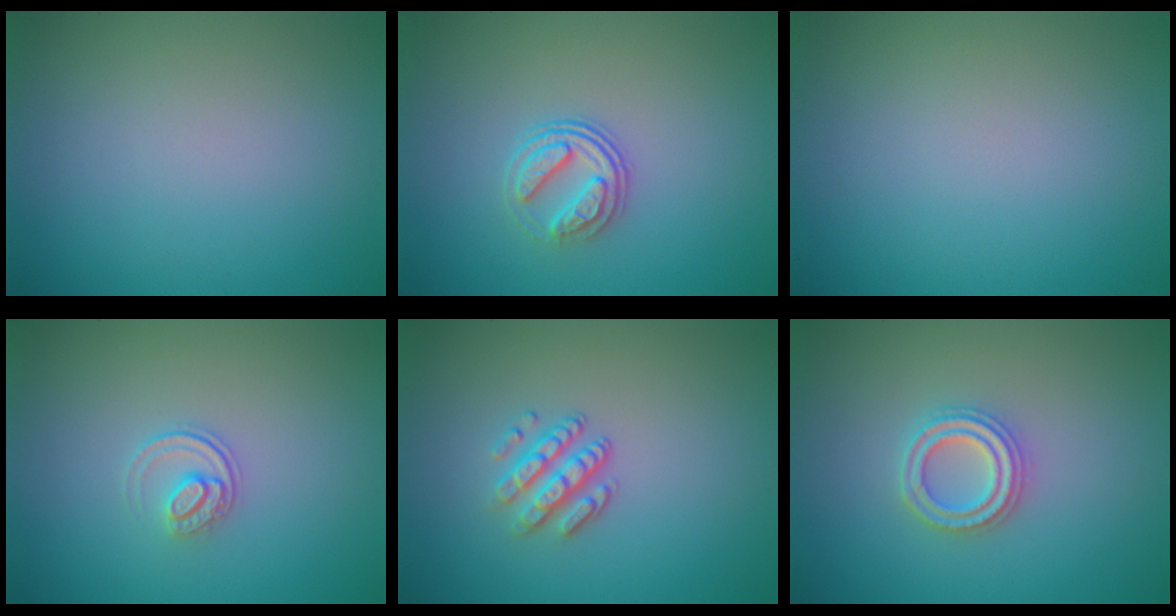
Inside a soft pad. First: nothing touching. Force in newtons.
{"total": 2.5, "press": 1.9, "slide": 1.6}
{"total": 0.0}
{"total": 1.5, "press": 1.1, "slide": 1.1}
{"total": 2.9, "press": 2.3, "slide": 1.6}
{"total": 3.2, "press": 3.1, "slide": 0.7}